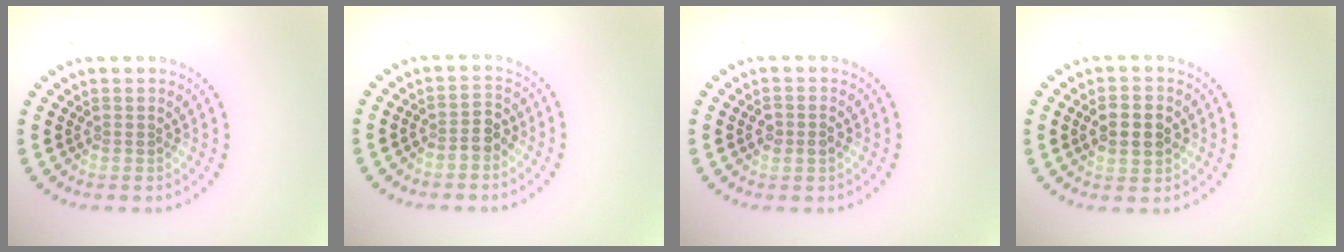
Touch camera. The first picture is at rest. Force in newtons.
{"total": 2.1, "press": 1.8, "slide": 0.9}
{"total": 1.6, "press": 1.5, "slide": 0.3}
{"total": 4.5, "press": 4.5, "slide": 0.1}